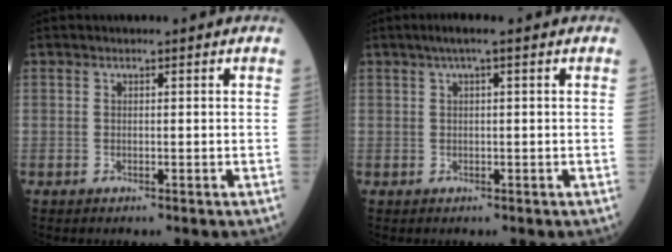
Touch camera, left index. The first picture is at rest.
{"total": 2.4, "force": [1.4, 0.1, 2.0], "torque": [-0.039, 0.016, 0.023]}